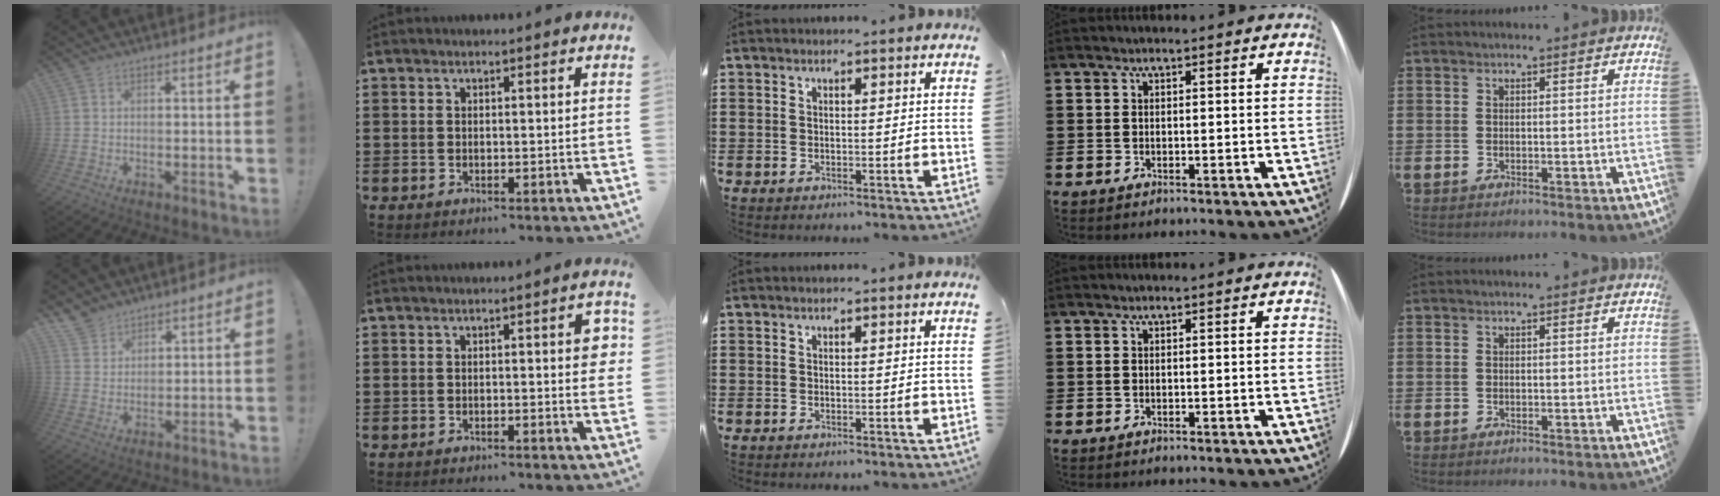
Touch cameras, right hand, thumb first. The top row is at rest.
{"thumb": {"total": 5.6, "force": [4.7, 2.8, 0.8], "torque": [-0.015, -0.033, 0.092]}, "index": {"total": 3.0, "force": [0.0, 0.5, 3.0], "torque": [-0.036, -0.006, -0.004]}}